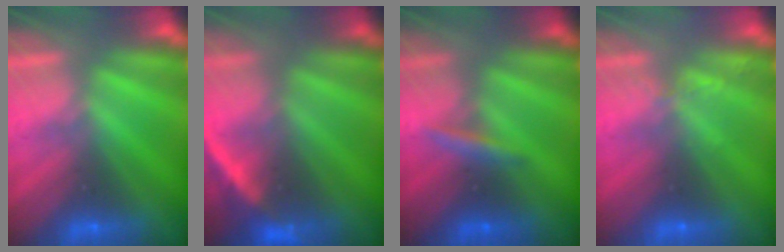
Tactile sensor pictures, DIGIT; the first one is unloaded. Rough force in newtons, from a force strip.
{"total": 2.2}
{"total": 2.4}
{"total": 2.1}